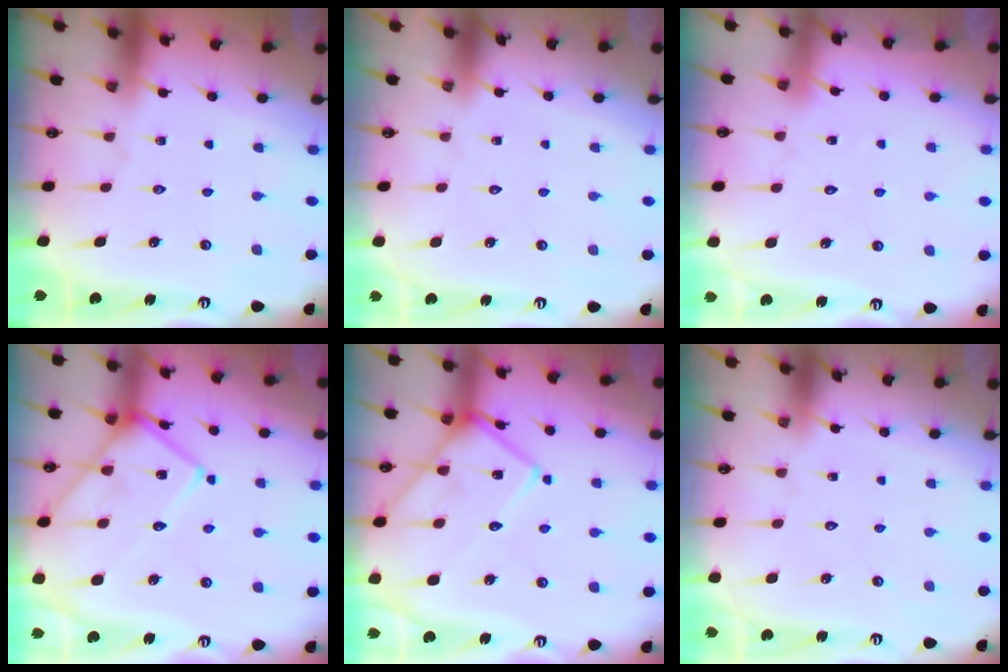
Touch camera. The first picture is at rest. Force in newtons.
{"total": 1.6, "press": 1.6, "slide": 0.1}
{"total": 4.8, "press": 4.8, "slide": 0.5}
{"total": 15.5, "press": 15.4, "slide": 1.2}
{"total": 15.5, "press": 15.4, "slide": 1.2}
{"total": 1.5, "press": 1.5, "slide": 0.1}